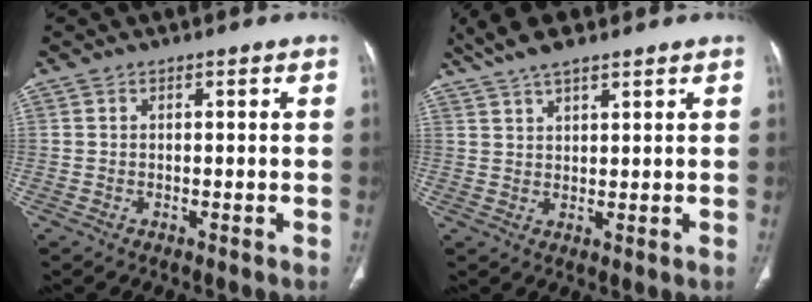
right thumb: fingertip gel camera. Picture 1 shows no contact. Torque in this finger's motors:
{"motor_torque": [-1.61, 1.60, 1.11, 0.90, 0.04]}